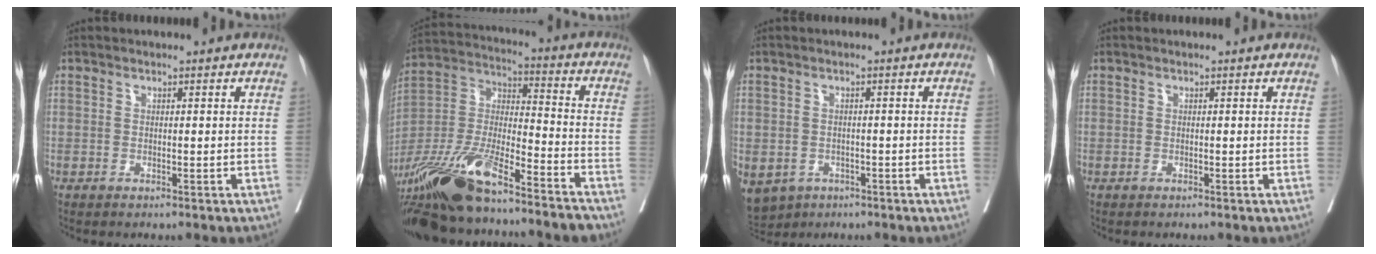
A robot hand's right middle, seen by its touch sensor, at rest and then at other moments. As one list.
[{"total": 22.7, "force": [-17.3, 3.3, 14.3], "torque": [-0.301, -0.024, -0.319]}, {"total": 11.7, "force": [-5.8, 9.2, 4.2], "torque": [-0.127, -0.011, -0.074]}, {"total": 0.0}]